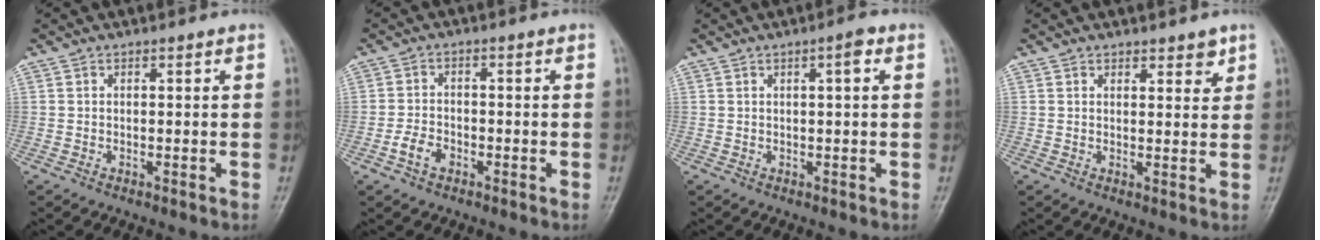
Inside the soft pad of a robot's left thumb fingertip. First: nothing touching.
{"total": 3.8, "force": [-1.9, 2.5, 2.2], "torque": [-0.036, 0.014, -0.037]}
{"total": 2.7, "force": [1.0, 0.5, 2.5], "torque": [-0.036, 0.003, 0.013]}
{"total": 3.3, "force": [2.3, 1.6, 1.8], "torque": [-0.003, -0.013, 0.031]}